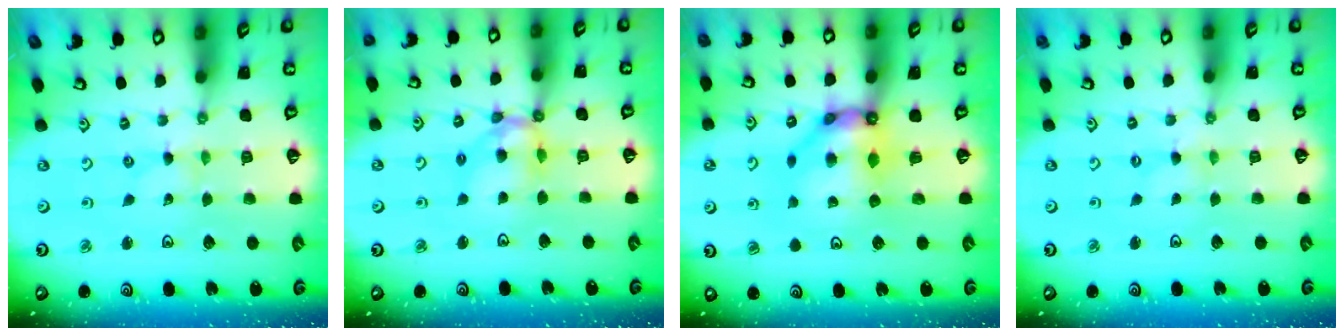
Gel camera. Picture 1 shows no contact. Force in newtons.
{"total": 11.3, "press": 11.3, "slide": 1.2}
{"total": 9.0, "press": 8.9, "slide": 0.6}
{"total": 0.0}